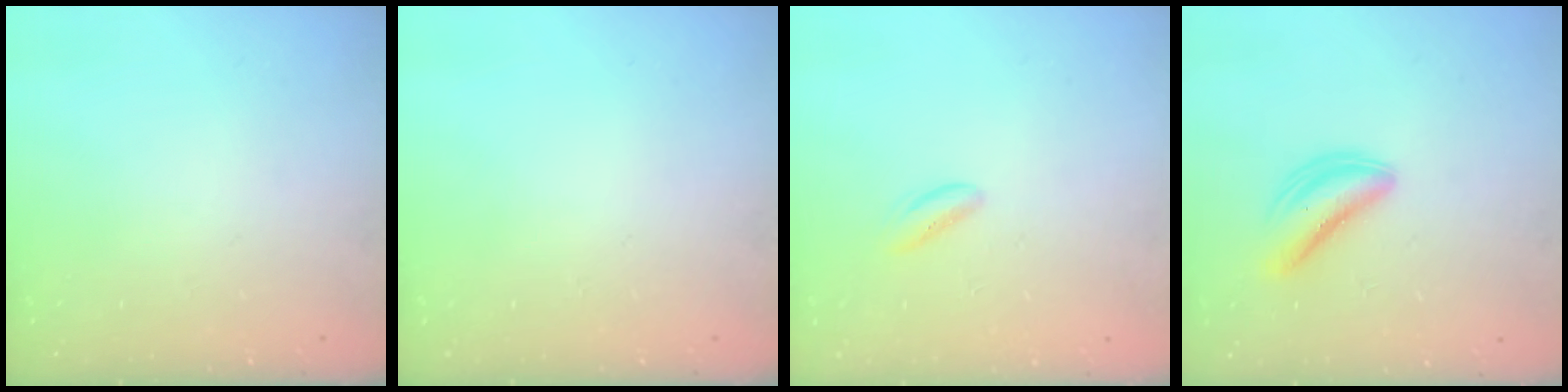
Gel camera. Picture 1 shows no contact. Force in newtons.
{"total": 0.0}
{"total": 2.4, "press": 2.4, "slide": 0.2}
{"total": 6.0, "press": 6.0, "slide": 0.2}